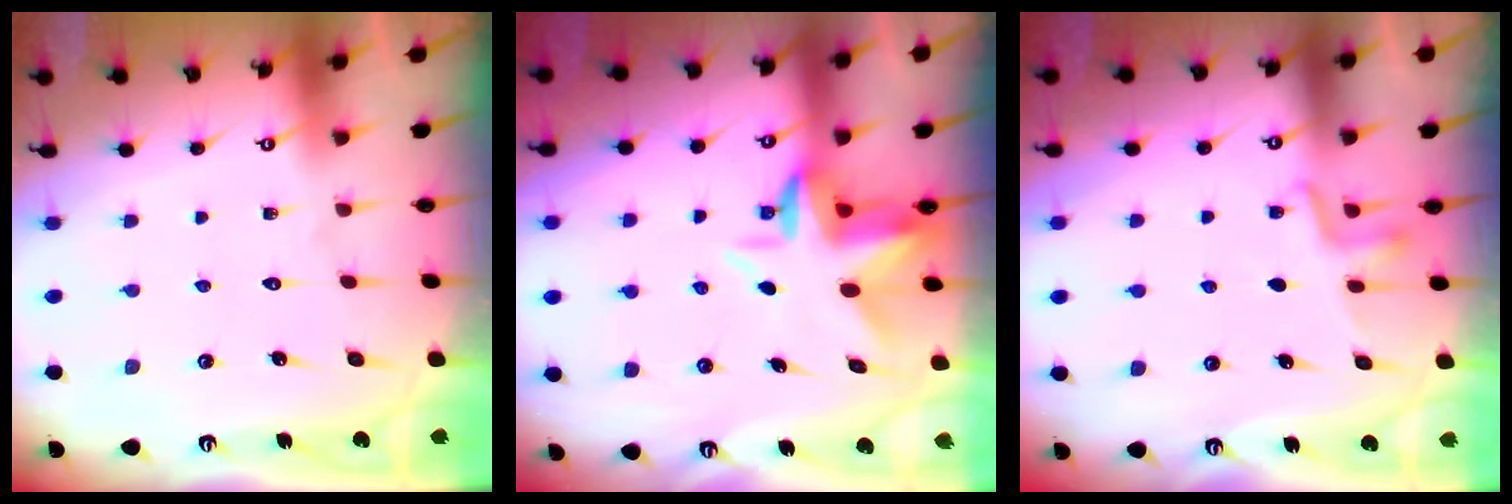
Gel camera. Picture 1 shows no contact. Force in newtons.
{"total": 4.8, "press": 4.7, "slide": 1.0}
{"total": 3.0, "press": 2.9, "slide": 0.8}